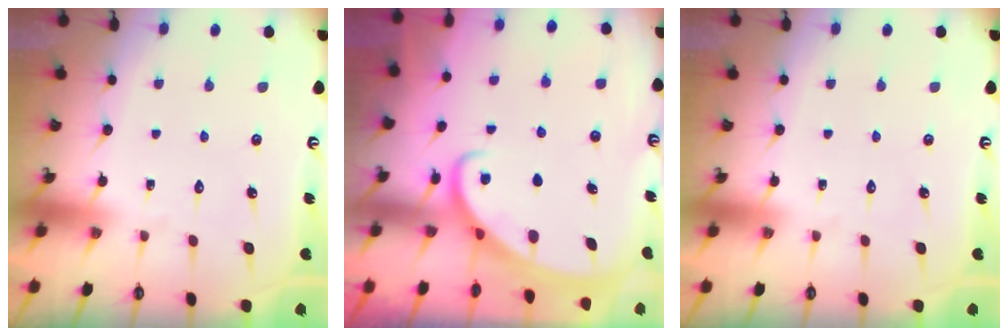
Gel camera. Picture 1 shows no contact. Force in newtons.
{"total": 2.5, "press": 2.5, "slide": 0.3}
{"total": 0.0}